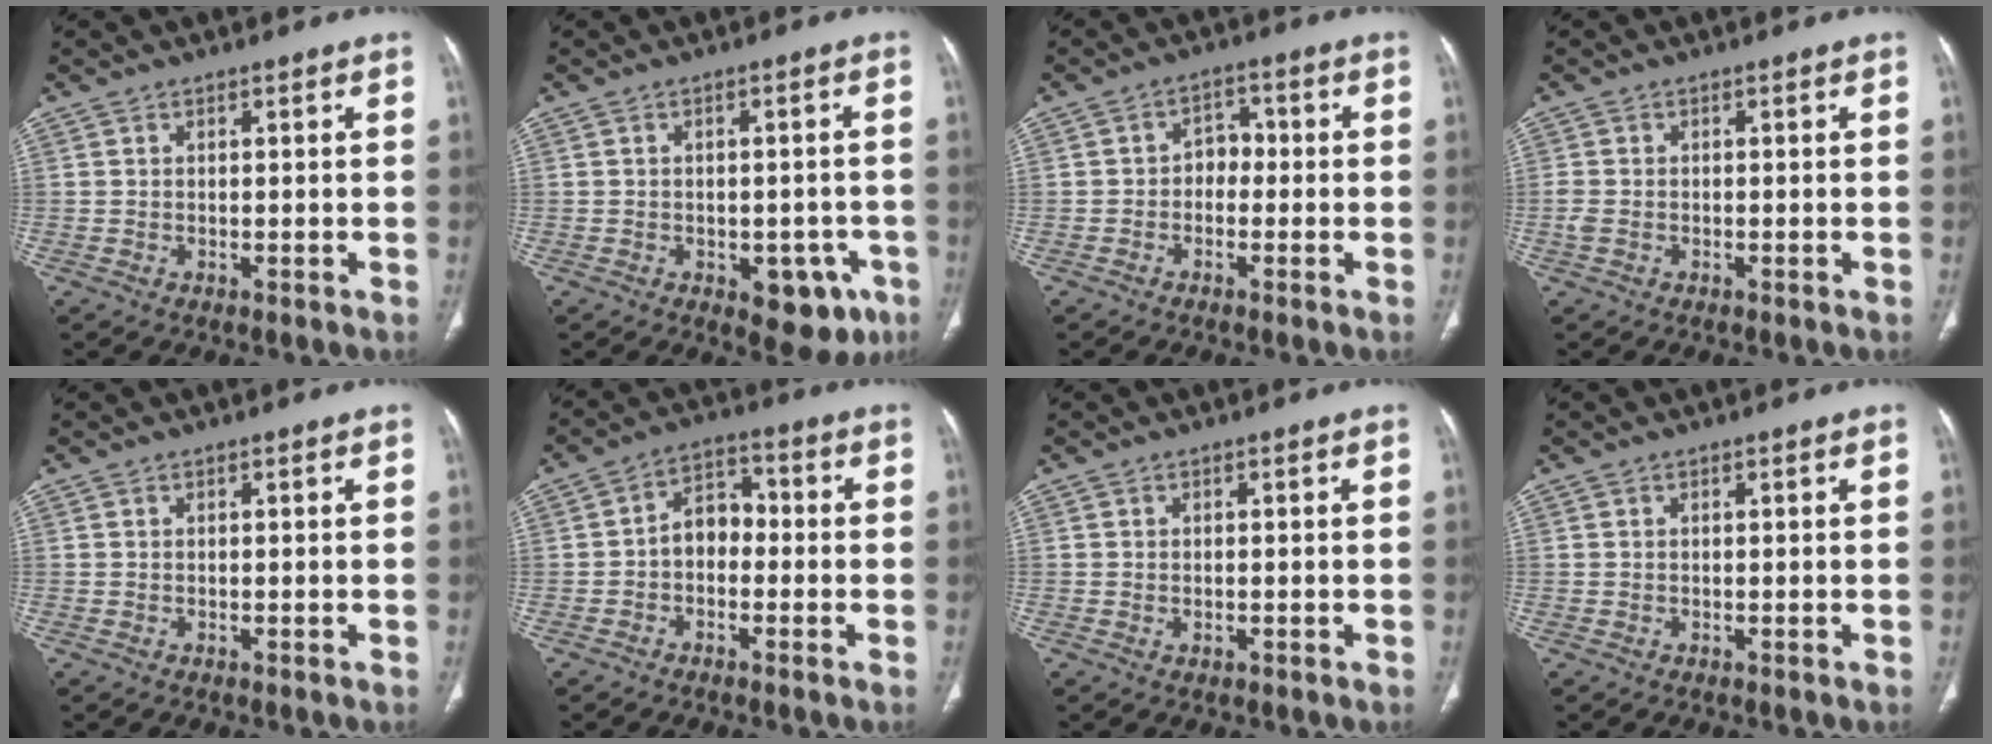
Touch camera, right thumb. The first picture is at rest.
{"total": 9.2, "force": [-4.2, 5.2, 6.3], "torque": [-0.040, 0.013, -0.045]}
{"total": 3.7, "force": [-0.8, 2.9, 2.2], "torque": [-0.014, 0.022, -0.026]}
{"total": 1.7, "force": [-0.5, 1.1, 1.1], "torque": [-0.035, -0.002, -0.012]}
{"total": 0.0}
{"total": 6.3, "force": [-1.1, 4.6, 4.2], "torque": [-0.045, 0.031, -0.034]}
{"total": 0.9, "force": [-0.2, 0.5, 0.7], "torque": [-0.015, 0.004, 0.000]}
{"total": 0.0}